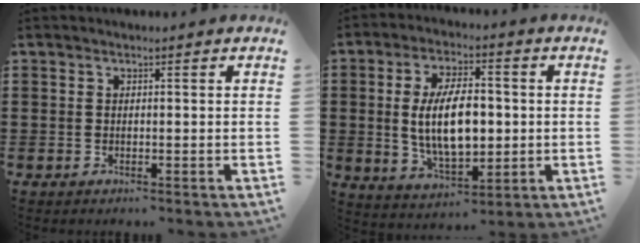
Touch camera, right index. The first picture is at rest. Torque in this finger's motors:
{"motor_torque": [2.14, 0.00, 0.66, 0.21]}